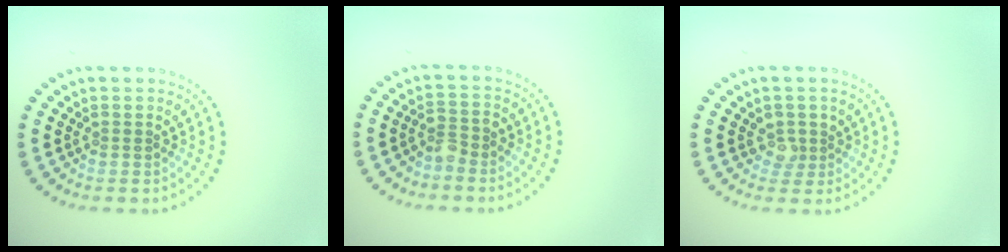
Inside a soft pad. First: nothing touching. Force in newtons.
{"total": 1.7, "press": 1.4, "slide": 1.0}
{"total": 1.7, "press": 1.4, "slide": 1.0}